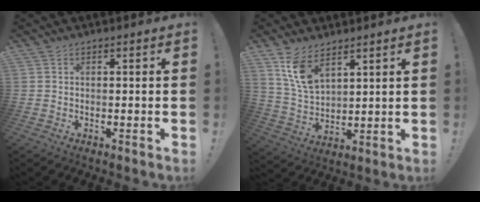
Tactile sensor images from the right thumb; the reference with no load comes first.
{"total": 10.3, "force": [6.8, 5.0, 5.9], "torque": [-0.115, -0.032, 0.129]}